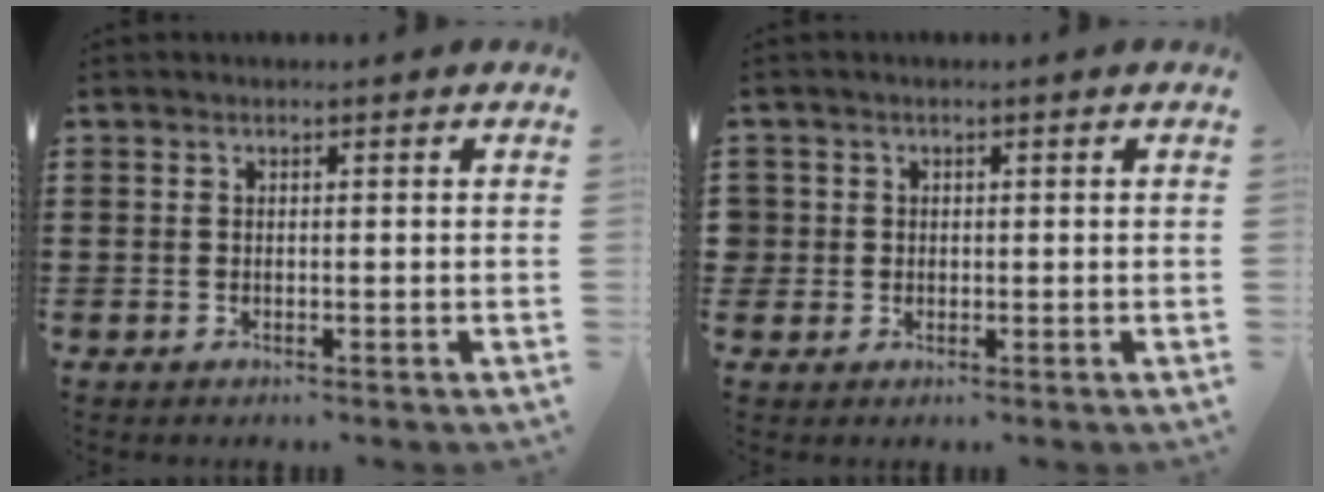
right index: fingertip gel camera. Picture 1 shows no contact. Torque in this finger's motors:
{"motor_torque": [0.16, 0.21, 0.01, -0.03]}